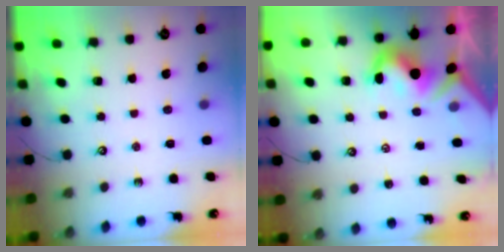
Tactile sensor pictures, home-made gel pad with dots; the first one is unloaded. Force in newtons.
{"total": 6.4, "press": 6.3, "slide": 1.1}